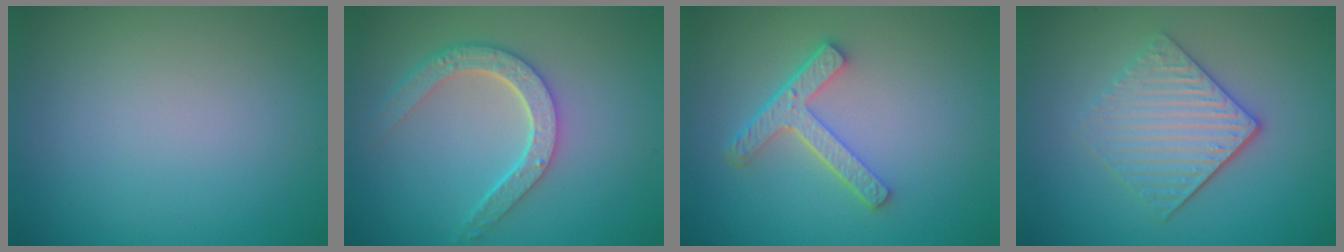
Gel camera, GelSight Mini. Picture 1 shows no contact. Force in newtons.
{"total": 4.4, "press": 3.5, "slide": 2.7}
{"total": 3.9, "press": 2.9, "slide": 2.5}
{"total": 4.1, "press": 3.4, "slide": 2.3}